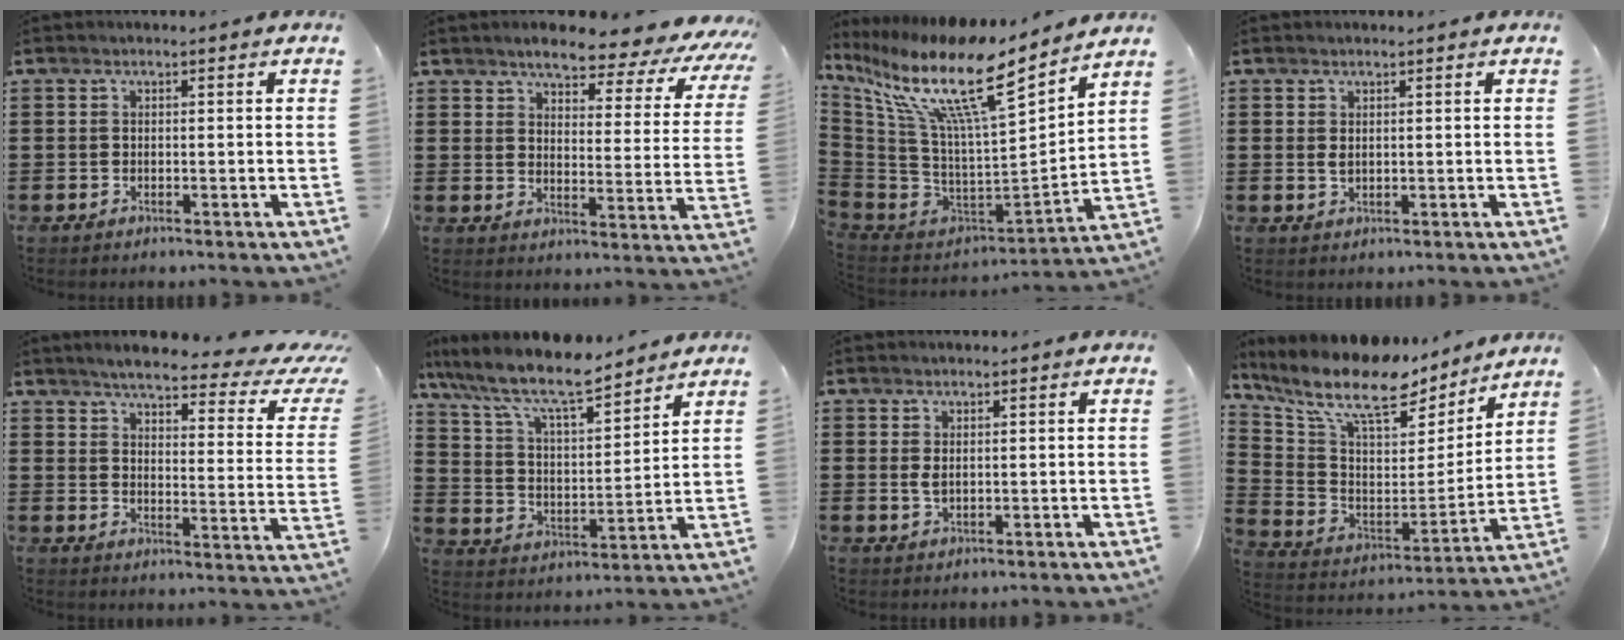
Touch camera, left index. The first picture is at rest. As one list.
[{"total": 6.2, "force": [5.5, 1.0, 2.8], "torque": [-0.057, -0.040, 0.085]}, {"total": 14.6, "force": [9.5, 2.1, 10.9], "torque": [-0.247, -0.074, 0.144]}, {"total": 1.2, "force": [0.6, 0.6, 0.9], "torque": [-0.020, 0.003, 0.010]}, {"total": 5.2, "force": [4.1, 0.5, 3.1], "torque": [-0.064, -0.033, 0.060]}, {"total": 9.9, "force": [8.4, 1.9, 4.9], "torque": [-0.129, -0.046, 0.143]}, {"total": 1.6, "force": [0.6, 0.7, 1.3], "torque": [-0.036, -0.001, 0.008]}, {"total": 13.0, "force": [9.6, 4.2, 7.6], "torque": [-0.169, -0.058, 0.164]}]